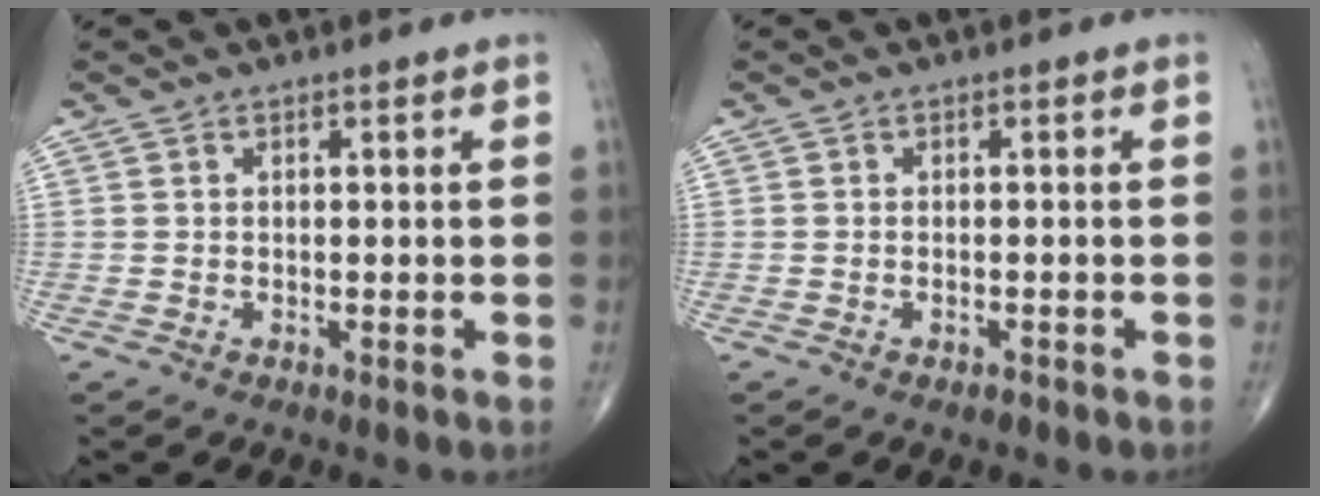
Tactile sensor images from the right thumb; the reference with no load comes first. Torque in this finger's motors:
{"motor_torque": [-0.11, -0.18, -0.14, -0.08, 0.07]}